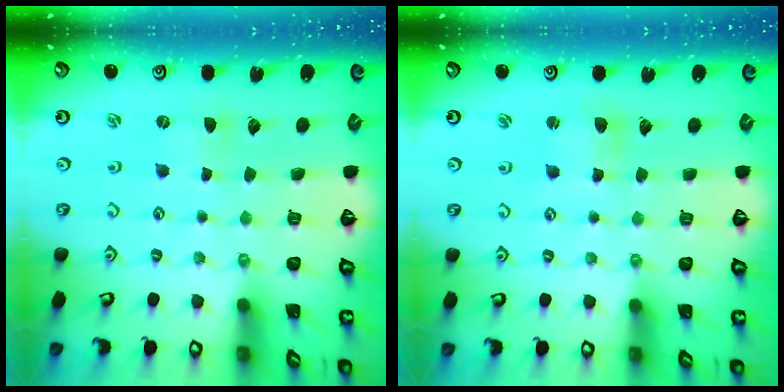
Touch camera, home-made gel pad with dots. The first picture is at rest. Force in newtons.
{"total": 3.6, "press": 3.6, "slide": 0.3}